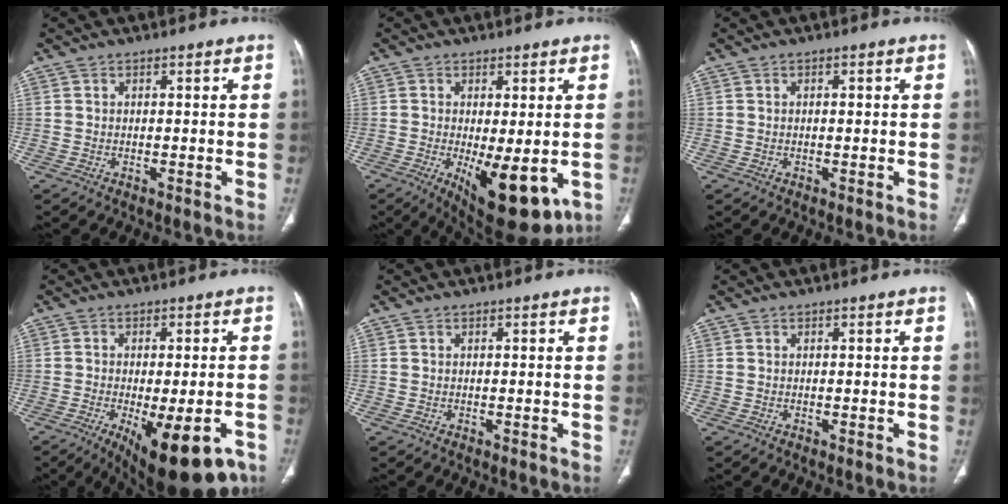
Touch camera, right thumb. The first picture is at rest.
{"total": 12.9, "force": [-3.6, 5.1, 11.3], "torque": [-0.155, -0.024, -0.035]}
{"total": 1.0, "force": [0.1, 0.4, 0.8], "torque": [-0.017, 0.003, 0.003]}
{"total": 16.8, "force": [-8.5, 6.3, 13.0], "torque": [-0.142, 0.001, -0.109]}
{"total": 0.0}
{"total": 0.0}